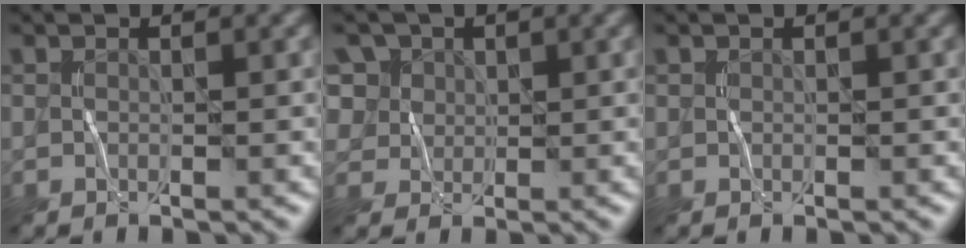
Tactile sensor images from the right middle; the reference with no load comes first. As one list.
[{"total": 6.9, "force": [3.5, 5.3, 2.5], "torque": [-0.065, 0.011, 0.058]}, {"total": 0.0}]